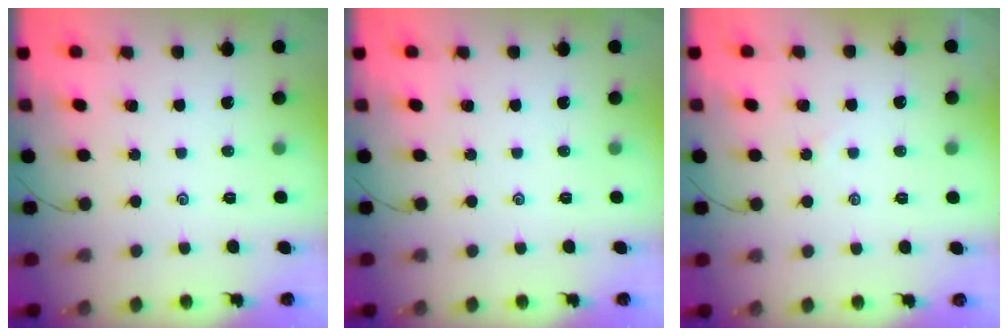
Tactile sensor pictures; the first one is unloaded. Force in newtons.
{"total": 0.0}
{"total": 1.4, "press": 1.4, "slide": 0.4}